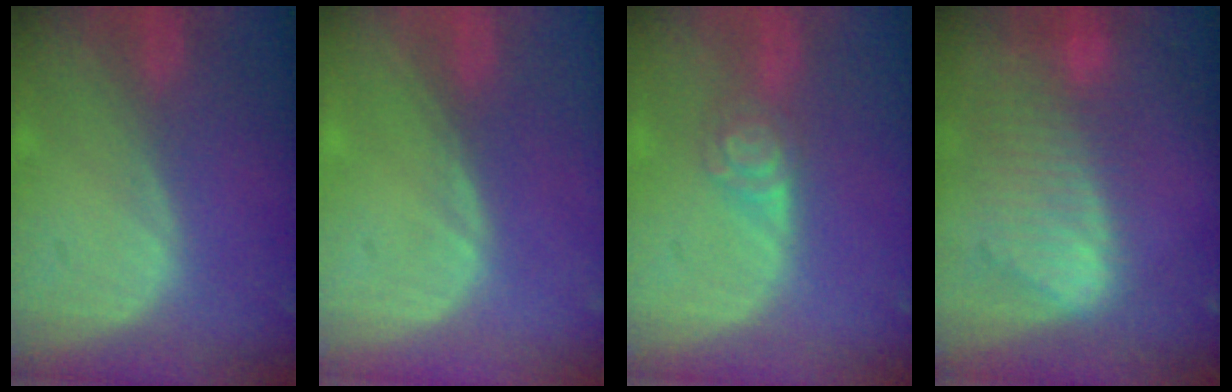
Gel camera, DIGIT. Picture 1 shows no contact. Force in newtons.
{"total": 0.6, "press": 0.4, "slide": 0.4}
{"total": 4.3, "press": 3.9, "slide": 1.7}
{"total": 9.2, "press": 8.1, "slide": 4.4}